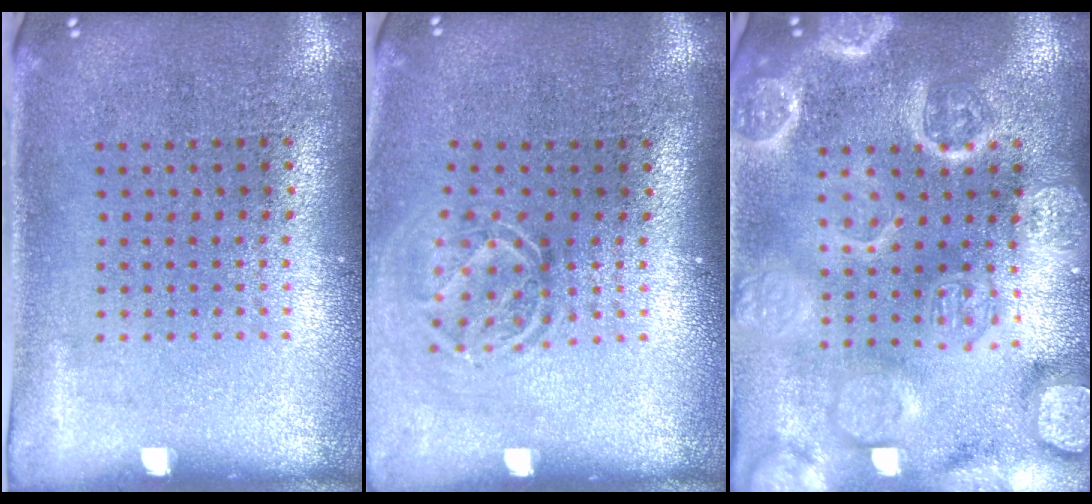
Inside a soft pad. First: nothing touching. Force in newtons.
{"total": 1.6, "press": 1.1, "slide": 1.2}
{"total": 4.7, "press": 4.6, "slide": 0.5}